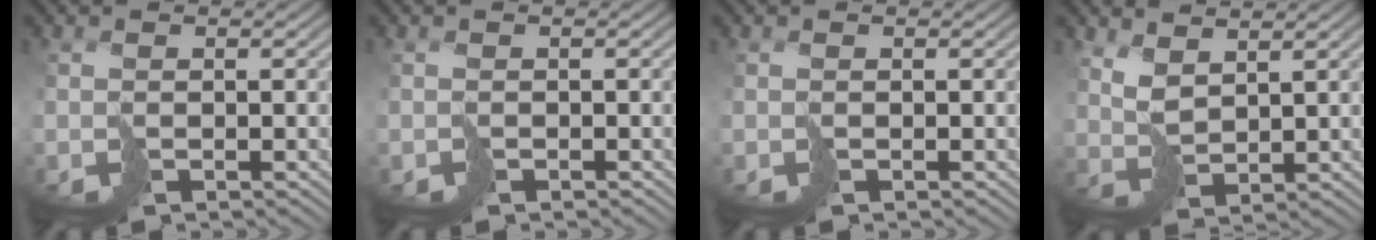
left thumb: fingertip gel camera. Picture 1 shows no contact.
{"total": 0.6, "force": [-0.4, 0.5, 0.1], "torque": [-0.002, 0.000, -0.010]}
{"total": 0.0}
{"total": 3.8, "force": [2.7, 1.5, 2.2], "torque": [-0.061, 0.001, 0.059]}